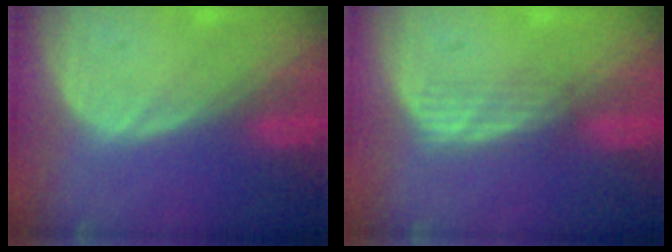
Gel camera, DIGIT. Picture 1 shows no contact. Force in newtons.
{"total": 2.9, "press": 2.6, "slide": 1.4}